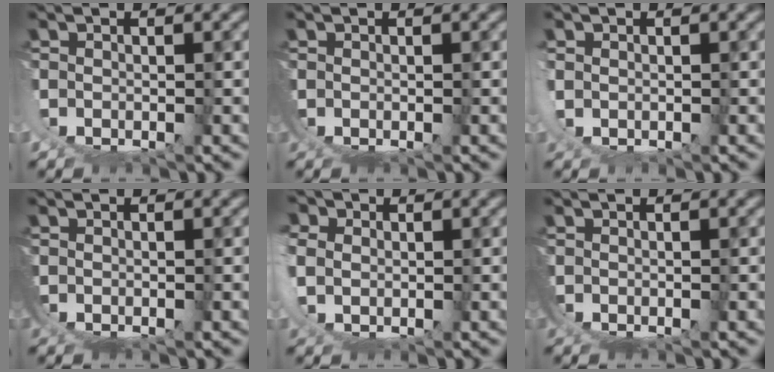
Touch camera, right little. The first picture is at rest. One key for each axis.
{"total": 0.6, "fx": 0.3, "fy": -0.2, "fz": -0.4, "tx": 0.015, "ty": 0.005, "tz": 0.002}
{"total": 1.0, "fx": 0.4, "fy": 0.2, "fz": 0.9, "tx": -0.034, "ty": -0.011, "tz": 0.016}
{"total": 0.0}
{"total": 2.4, "fx": 1.1, "fy": 1.5, "fz": 1.5, "tx": -0.054, "ty": -0.008, "tz": 0.028}
{"total": 0.0}